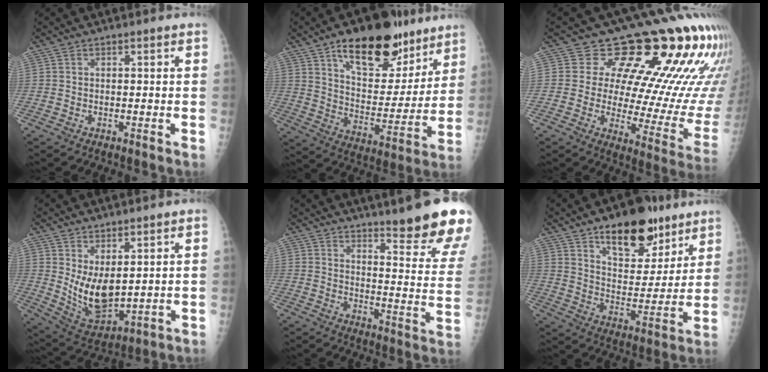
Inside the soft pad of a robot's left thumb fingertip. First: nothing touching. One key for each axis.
{"total": 21.8, "fx": 13.9, "fy": 10.5, "fz": 13.2, "tx": -0.142, "ty": -0.064, "tz": 0.225}
{"total": 19.3, "fx": 13.1, "fy": 6.9, "fz": 12.4, "tx": -0.110, "ty": -0.090, "tz": 0.161}
{"total": 9.8, "fx": 2.3, "fy": 4.8, "fz": 8.2, "tx": -0.125, "ty": -0.038, "tz": 0.061}
{"total": 17.7, "fx": 13.7, "fy": 1.7, "fz": 11.1, "tx": -0.119, "ty": -0.113, "tz": 0.177}
{"total": 17.1, "fx": 11.1, "fy": 8.2, "fz": 10.0, "tx": -0.088, "ty": -0.069, "tz": 0.178}